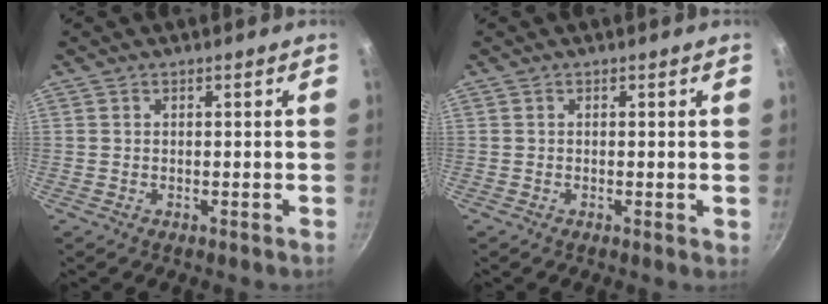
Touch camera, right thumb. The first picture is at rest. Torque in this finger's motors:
{"motor_torque": [-0.65, -0.07, -0.08, -0.14, -0.05]}